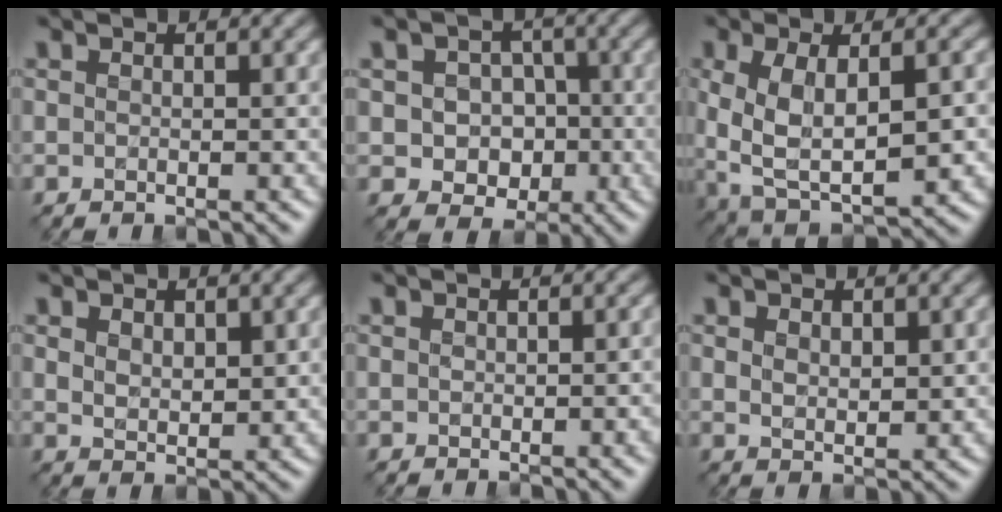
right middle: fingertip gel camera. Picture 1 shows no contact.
{"total": 4.8, "force": [-0.7, 4.1, 2.4], "torque": [-0.017, 0.000, -0.024]}
{"total": 8.4, "force": [-0.7, 4.2, 7.2], "torque": [-0.142, -0.015, -0.003]}
{"total": 2.4, "force": [1.0, 1.5, 1.6], "torque": [-0.031, -0.007, 0.023]}
{"total": 2.3, "force": [-0.3, 1.2, 1.9], "torque": [-0.024, -0.006, -0.001]}
{"total": 1.9, "force": [0.7, 1.2, 1.4], "torque": [-0.025, -0.005, 0.016]}